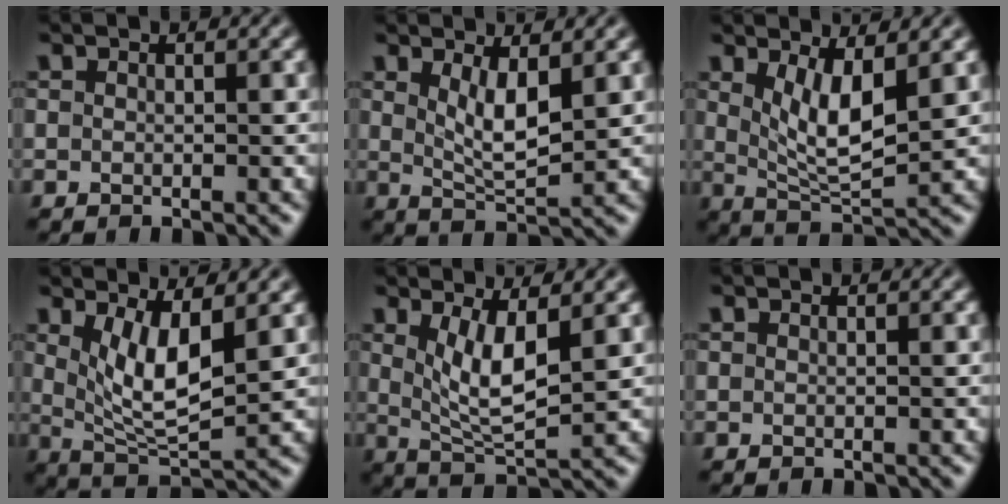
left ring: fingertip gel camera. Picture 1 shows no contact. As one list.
[{"total": 3.7, "force": [0.9, 1.2, 3.4], "torque": [-0.065, -0.011, 0.024]}, {"total": 4.8, "force": [1.3, 1.6, 4.3], "torque": [-0.080, -0.016, 0.033]}, {"total": 5.3, "force": [1.3, 1.8, 4.8], "torque": [-0.091, -0.017, 0.033]}, {"total": 4.7, "force": [1.0, 1.5, 4.3], "torque": [-0.083, -0.014, 0.027]}, {"total": 0.0}]